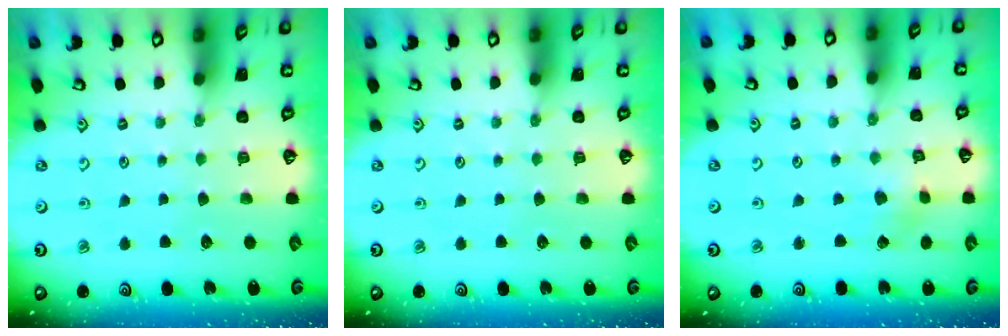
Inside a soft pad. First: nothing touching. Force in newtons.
{"total": 0.0}
{"total": 1.7, "press": 1.7, "slide": 0.2}